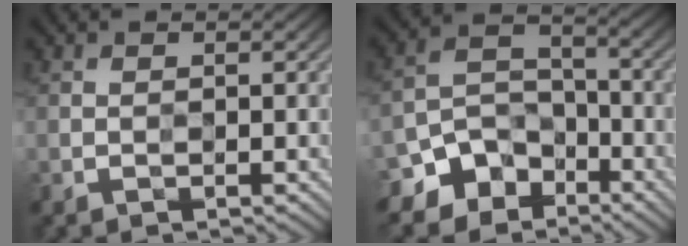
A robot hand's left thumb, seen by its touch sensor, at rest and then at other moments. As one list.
[{"total": 9.9, "force": [-7.1, 6.3, 2.9], "torque": [-0.070, -0.007, -0.130]}]